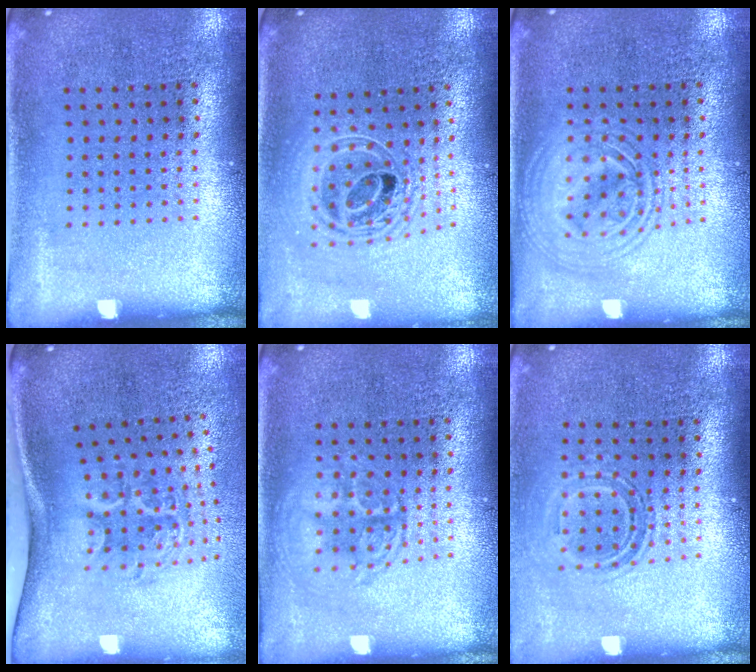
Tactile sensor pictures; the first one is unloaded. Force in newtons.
{"total": 2.0, "press": 1.6, "slide": 1.2}
{"total": 2.9, "press": 2.9, "slide": 0.4}
{"total": 2.2, "press": 1.3, "slide": 1.8}
{"total": 1.3, "press": 1.3, "slide": 0.2}
{"total": 1.5, "press": 1.2, "slide": 1.0}